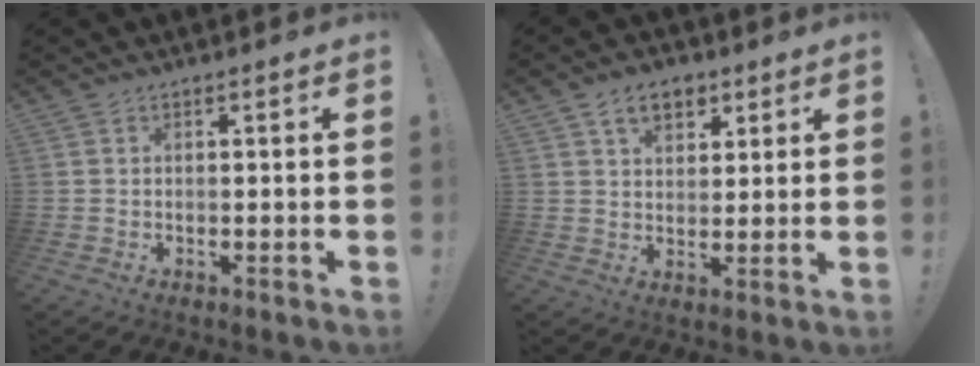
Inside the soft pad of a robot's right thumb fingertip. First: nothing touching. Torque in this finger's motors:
{"motor_torque": [0.12, 1.44, 0.19, -0.09, 0.00]}